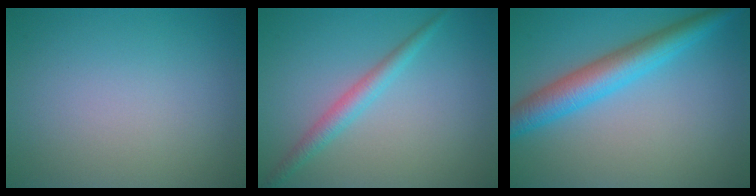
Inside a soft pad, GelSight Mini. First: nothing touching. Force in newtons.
{"total": 2.2, "press": 2.2, "slide": 0.1}
{"total": 5.4, "press": 5.4, "slide": 0.1}